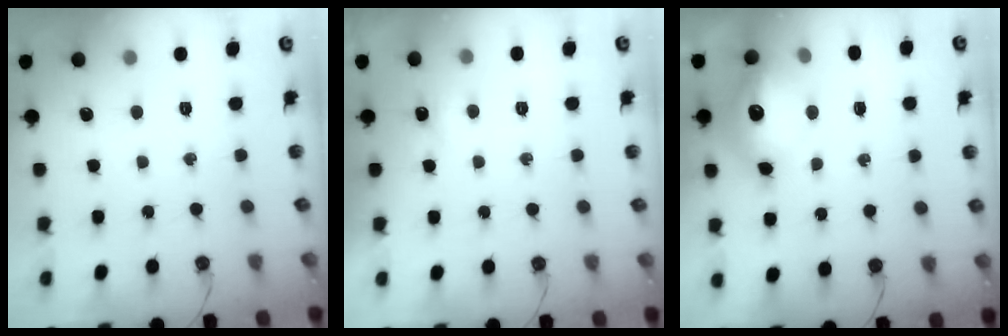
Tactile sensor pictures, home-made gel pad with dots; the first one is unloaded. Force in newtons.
{"total": 3.2, "press": 3.2, "slide": 0.5}
{"total": 14.1, "press": 14.1, "slide": 1.3}